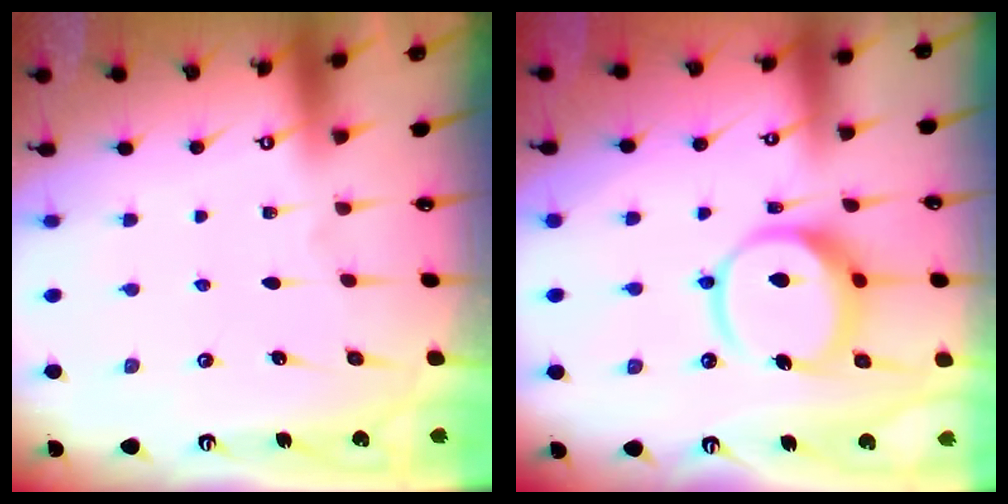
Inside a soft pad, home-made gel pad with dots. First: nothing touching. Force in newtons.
{"total": 12.3, "press": 12.2, "slide": 1.5}